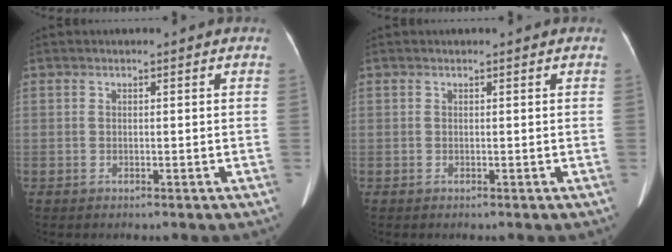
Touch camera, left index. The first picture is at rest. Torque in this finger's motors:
{"motor_torque": [-0.02, 0.02, 0.00, -0.01]}